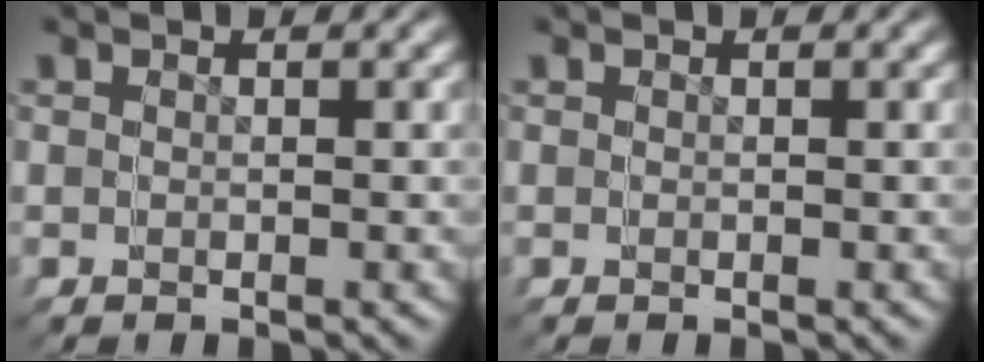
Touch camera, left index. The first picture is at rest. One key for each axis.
{"total": 0.0}